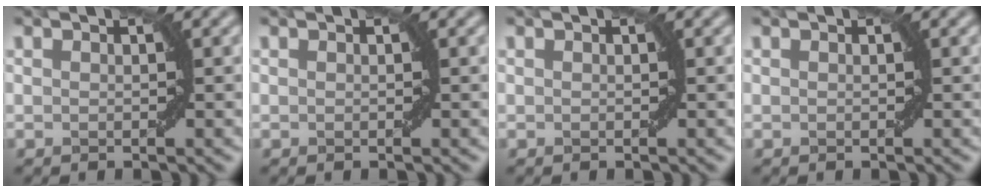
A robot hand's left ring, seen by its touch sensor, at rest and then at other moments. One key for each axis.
{"total": 0.0}
{"total": 0.0}
{"total": 0.0}